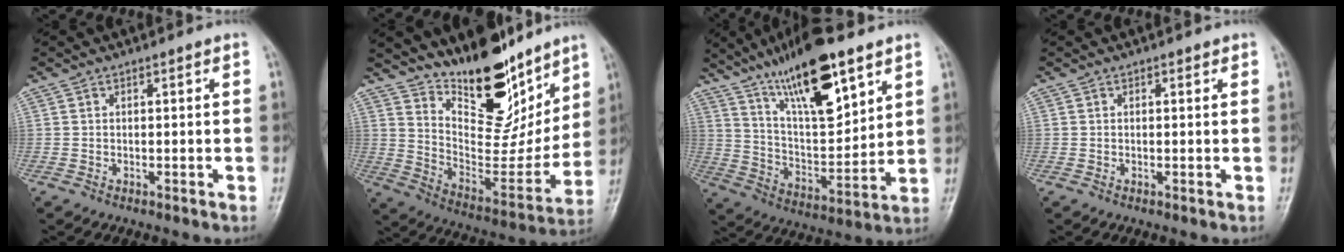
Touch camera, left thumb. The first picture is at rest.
{"total": 22.1, "force": [16.1, 9.4, 11.9], "torque": [-0.129, -0.108, 0.266]}
{"total": 19.0, "force": [11.9, 5.6, 13.7], "torque": [-0.207, -0.055, 0.219]}
{"total": 0.5, "force": [0.4, 0.3, 0.1], "torque": [-0.002, -0.003, 0.004]}